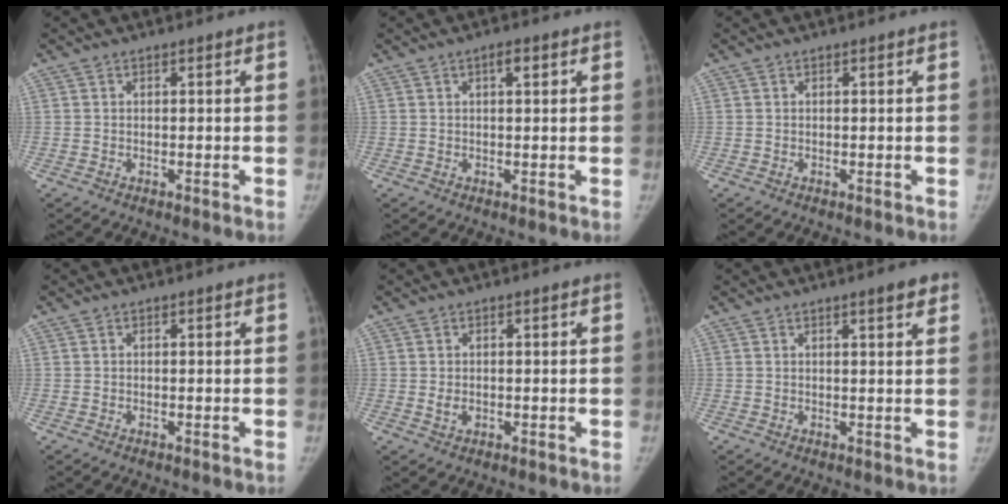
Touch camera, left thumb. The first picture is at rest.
{"total": 2.0, "force": [0.9, 0.7, 1.7], "torque": [-0.026, 0.000, 0.012]}
{"total": 0.0}
{"total": 0.0}
{"total": 1.8, "force": [-0.2, 1.3, 1.1], "torque": [-0.016, 0.000, -0.002]}
{"total": 3.5, "force": [2.2, 0.5, 2.7], "torque": [-0.029, -0.008, 0.027]}